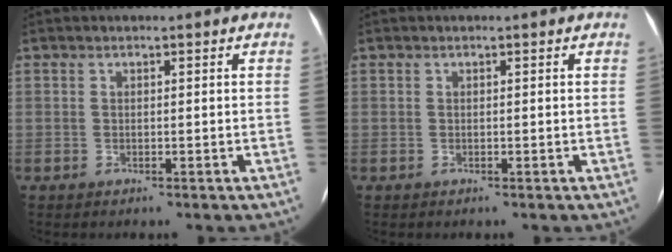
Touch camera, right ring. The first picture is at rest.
{"total": 0.0}